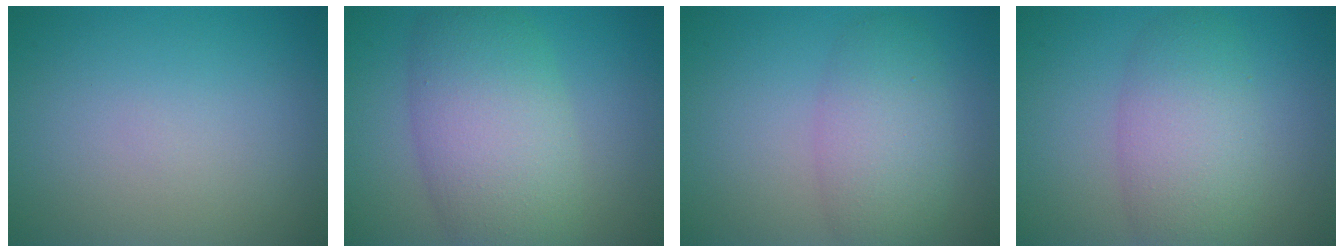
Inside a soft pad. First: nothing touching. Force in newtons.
{"total": 8.0, "press": 8.0, "slide": 0.6}
{"total": 4.5, "press": 4.5, "slide": 0.1}
{"total": 5.4, "press": 5.4, "slide": 0.2}